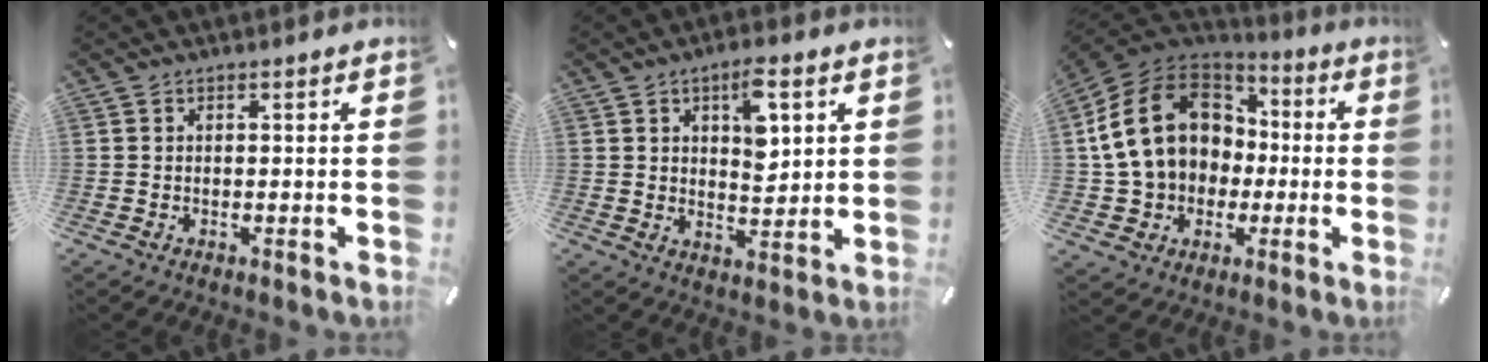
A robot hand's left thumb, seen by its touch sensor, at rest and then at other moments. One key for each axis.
{"total": 8.6, "fx": 3.6, "fy": 4.7, "fz": 6.3, "tx": -0.076, "ty": -0.016, "tz": 0.054}
{"total": 19.7, "fx": 1.3, "fy": 16.4, "fz": 10.9, "tx": -0.224, "ty": 0.024, "tz": 0.031}